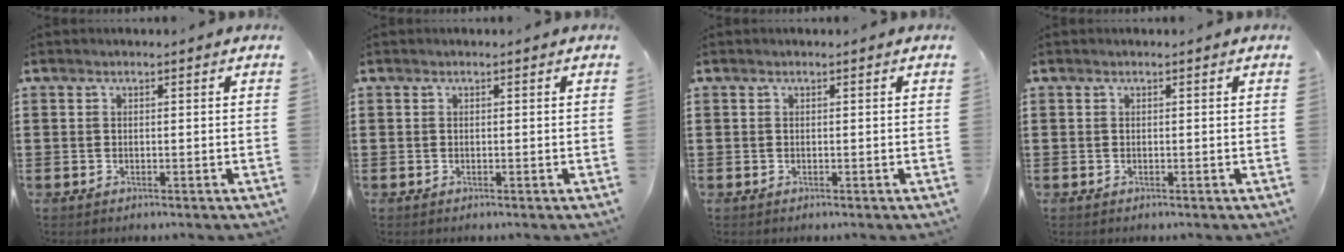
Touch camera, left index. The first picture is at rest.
{"total": 0.0}
{"total": 0.0}
{"total": 0.0}